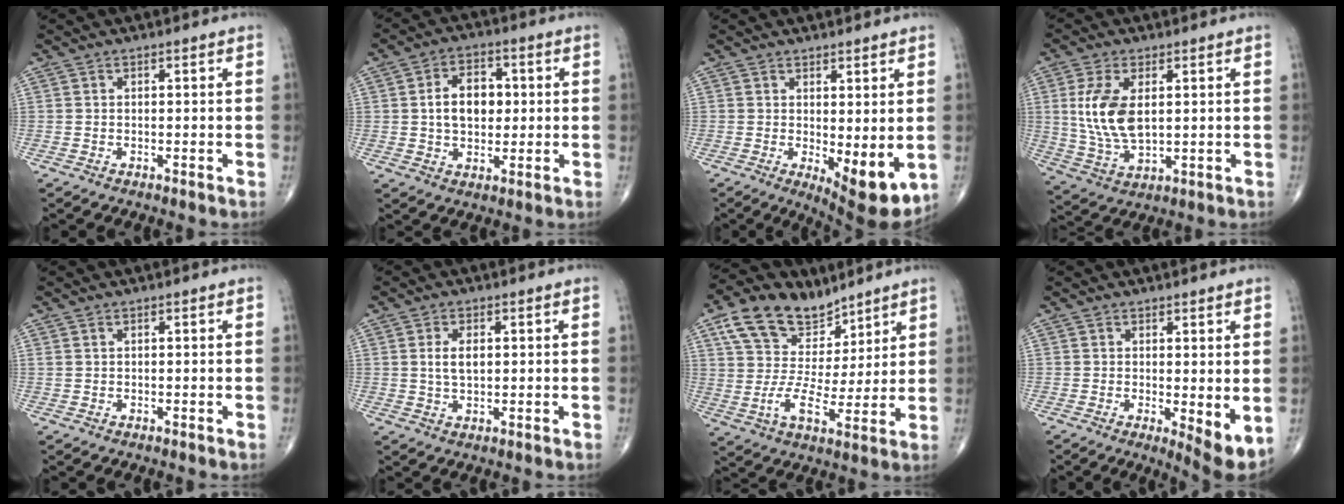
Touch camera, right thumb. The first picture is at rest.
{"total": 9.2, "force": [0.9, 6.3, 6.7], "torque": [-0.087, 0.009, 0.015]}
{"total": 8.8, "force": [-0.6, 3.2, 8.2], "torque": [-0.105, -0.023, 0.004]}
{"total": 11.1, "force": [2.0, 5.8, 9.3], "torque": [-0.189, -0.013, 0.048]}
{"total": 0.6, "force": [0.4, 0.3, 0.3], "torque": [-0.004, 0.004, 0.009]}
{"total": 4.2, "force": [0.8, 2.2, 3.4], "torque": [-0.062, -0.004, 0.019]}
{"total": 15.3, "force": [9.8, 9.2, 7.3], "torque": [-0.100, -0.027, 0.177]}
{"total": 5.7, "force": [0.1, 1.7, 5.4], "torque": [-0.073, -0.017, 0.005]}